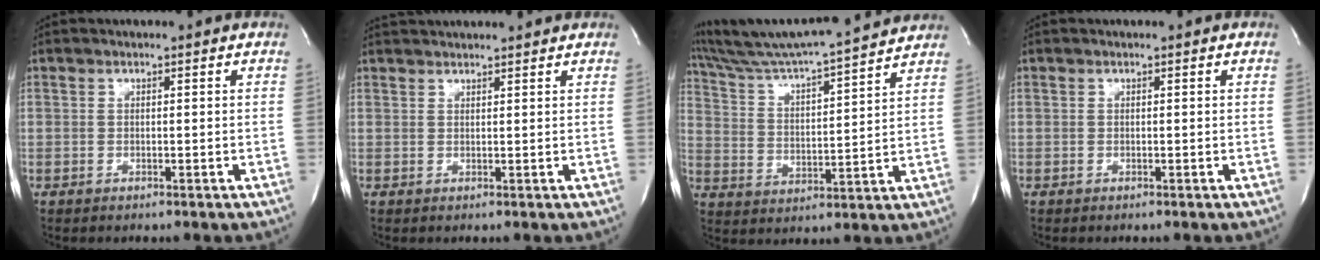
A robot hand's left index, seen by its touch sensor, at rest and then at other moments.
{"total": 6.7, "force": [6.4, 0.7, 1.8], "torque": [-0.028, 0.029, 0.082]}
{"total": 18.7, "force": [17.2, -0.2, 7.4], "torque": [-0.140, -0.001, 0.265]}
{"total": 0.0}